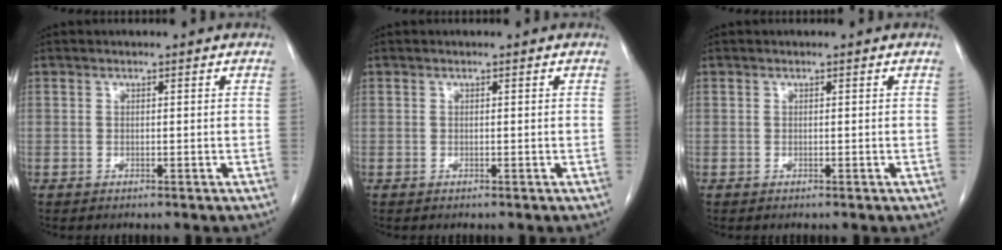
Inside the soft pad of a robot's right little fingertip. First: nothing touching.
{"total": 0.0}
{"total": 0.0}